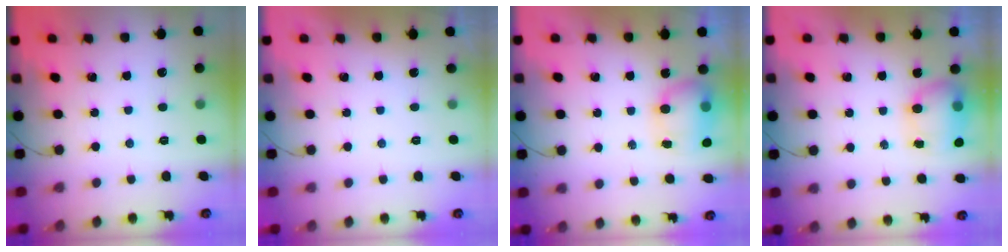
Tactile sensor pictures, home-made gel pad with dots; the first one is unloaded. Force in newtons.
{"total": 0.0}
{"total": 7.2, "press": 7.1, "slide": 1.3}
{"total": 10.6, "press": 8.6, "slide": 6.3}